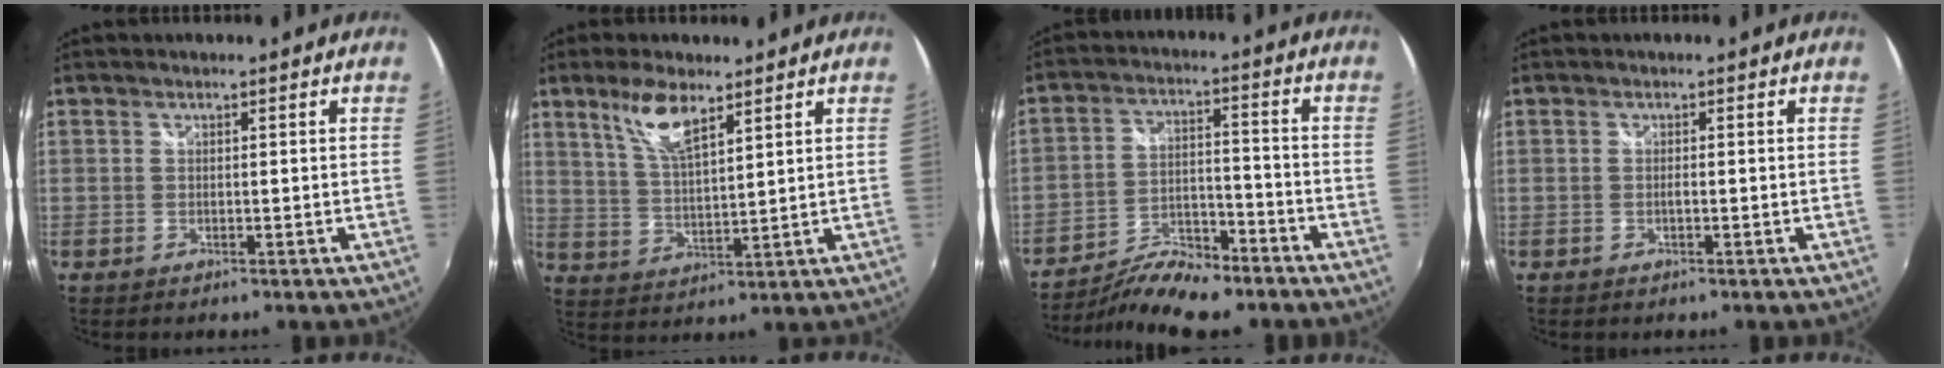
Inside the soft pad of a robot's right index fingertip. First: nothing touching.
{"total": 8.0, "force": [5.2, 2.2, 5.7], "torque": [-0.112, 0.003, 0.106]}
{"total": 12.3, "force": [-10.2, 3.8, 5.6], "torque": [-0.123, -0.003, -0.175]}
{"total": 0.6, "force": [-0.3, 0.1, 0.5], "torque": [-0.010, 0.000, -0.006]}